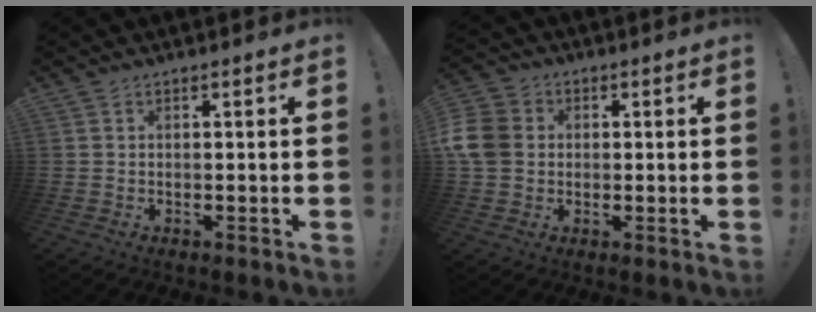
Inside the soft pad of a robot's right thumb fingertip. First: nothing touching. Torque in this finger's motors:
{"motor_torque": [1.11, 1.53, 0.54, -0.55, 0.11]}